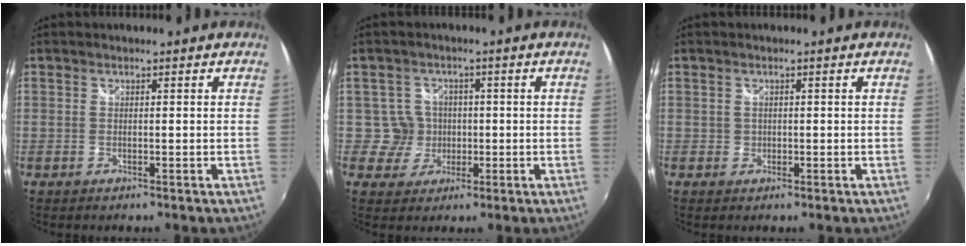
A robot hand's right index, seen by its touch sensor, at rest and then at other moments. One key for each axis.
{"total": 4.8, "fx": -0.4, "fy": 4.8, "fz": 0.1, "tx": -0.003, "ty": 0.016, "tz": -0.003}
{"total": 1.2, "fx": 0.0, "fy": 1.2, "fz": 0.2, "tx": 0.000, "ty": -0.001, "tz": -0.001}